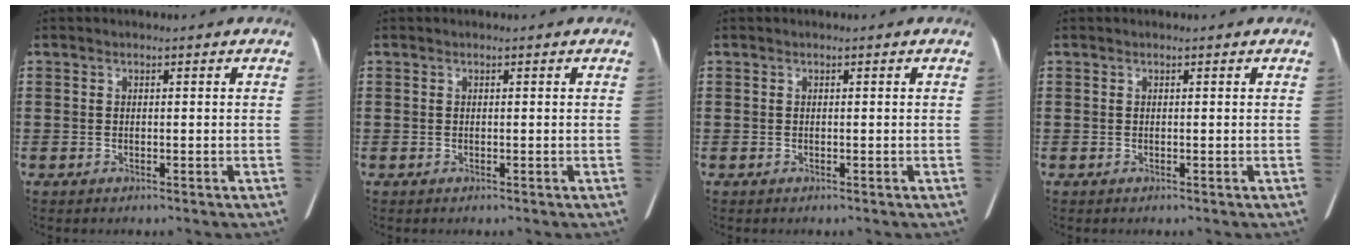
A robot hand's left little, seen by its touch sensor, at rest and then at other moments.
{"total": 0.0}
{"total": 0.0}
{"total": 0.0}